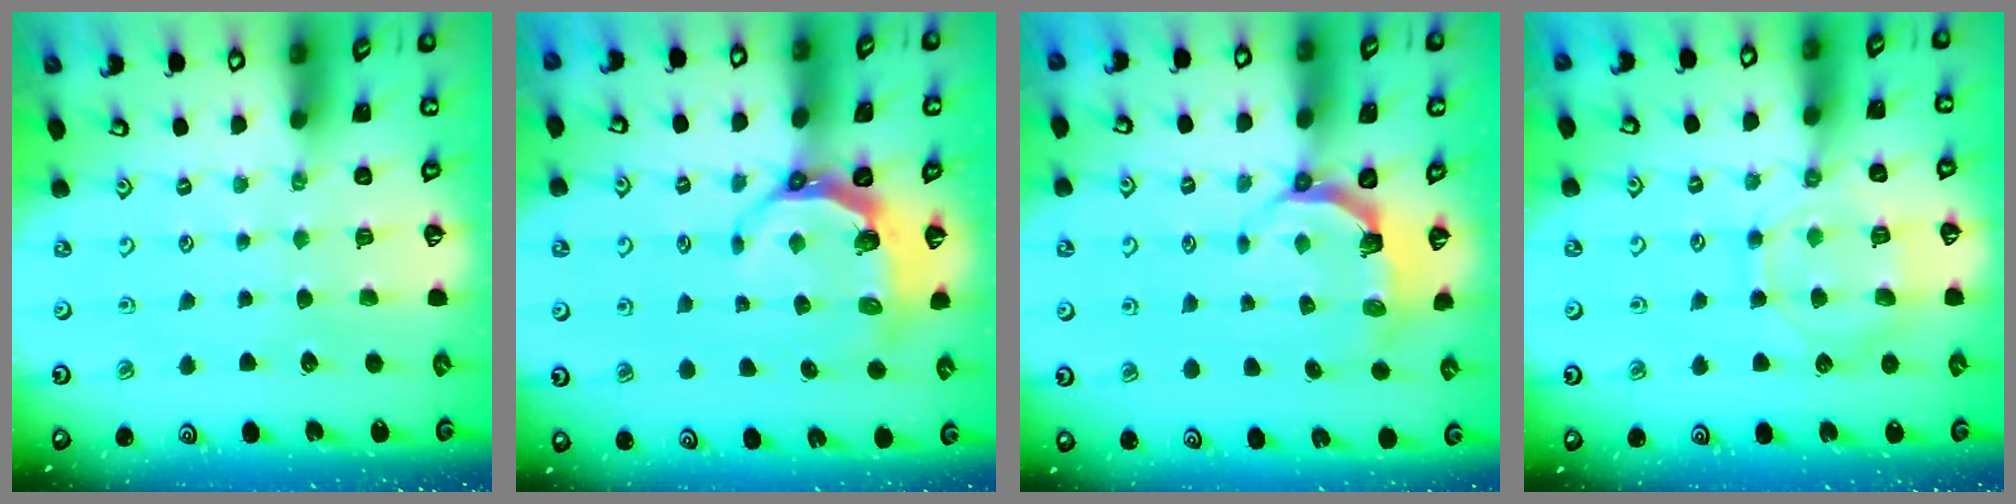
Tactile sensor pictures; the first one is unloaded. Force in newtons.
{"total": 6.2, "press": 5.3, "slide": 3.2}
{"total": 4.8, "press": 3.2, "slide": 3.6}
{"total": 11.2, "press": 11.2, "slide": 1.1}